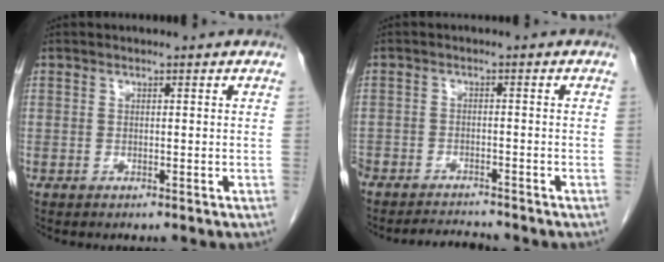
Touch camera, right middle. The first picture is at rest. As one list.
[{"total": 5.1, "force": [-5.0, 0.7, 0.6], "torque": [-0.010, -0.007, -0.084]}]